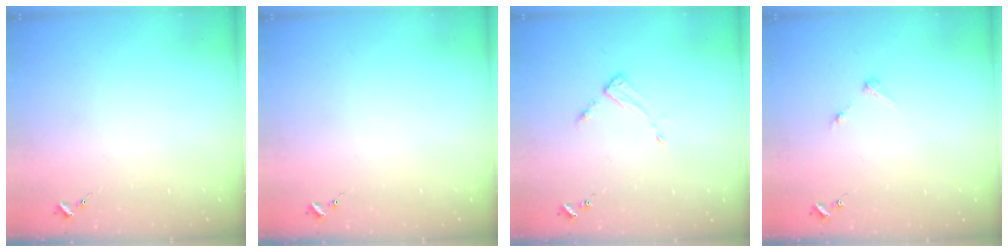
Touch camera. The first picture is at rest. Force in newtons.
{"total": 0.0}
{"total": 4.6, "press": 4.6, "slide": 0.4}
{"total": 2.8, "press": 2.8, "slide": 0.3}